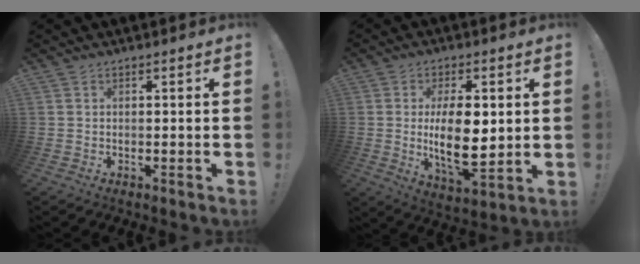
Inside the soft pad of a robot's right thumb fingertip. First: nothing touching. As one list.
[{"total": 15.1, "force": [0.8, 6.6, 13.5], "torque": [-0.227, -0.020, 0.005]}]